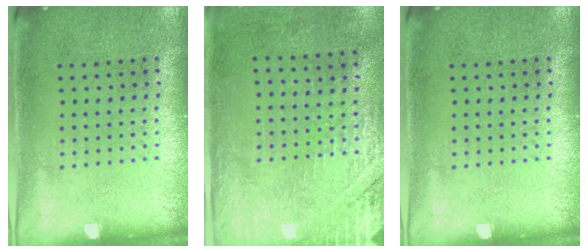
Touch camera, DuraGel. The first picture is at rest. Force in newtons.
{"total": 2.7, "press": 2.4, "slide": 1.2}
{"total": 0.0}